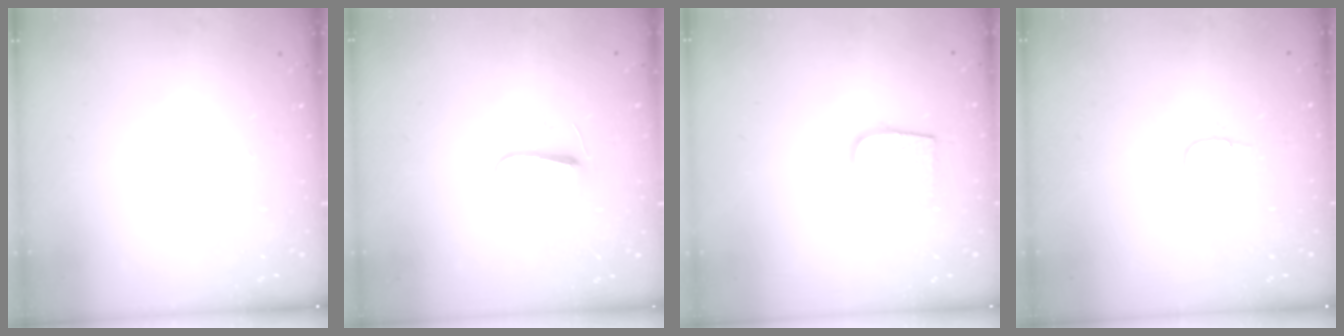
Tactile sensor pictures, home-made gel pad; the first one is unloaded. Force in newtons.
{"total": 6.2, "press": 6.1, "slide": 0.7}
{"total": 10.5, "press": 10.5, "slide": 0.6}
{"total": 6.1, "press": 6.0, "slide": 0.5}